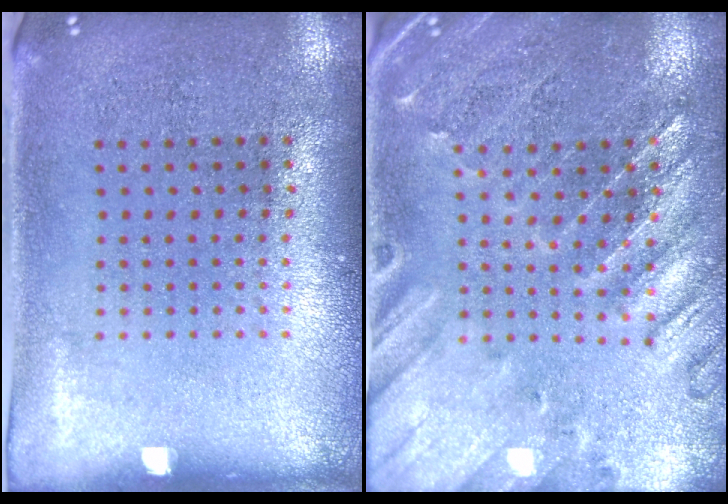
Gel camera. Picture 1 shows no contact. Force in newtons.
{"total": 0.6, "press": 0.4, "slide": 0.4}